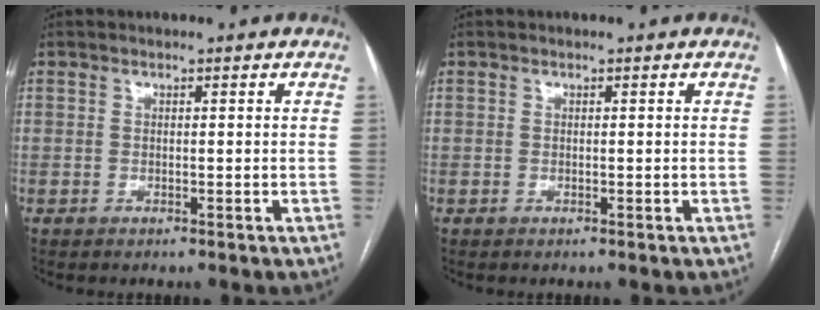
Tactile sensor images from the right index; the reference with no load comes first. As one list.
[{"total": 0.0}]